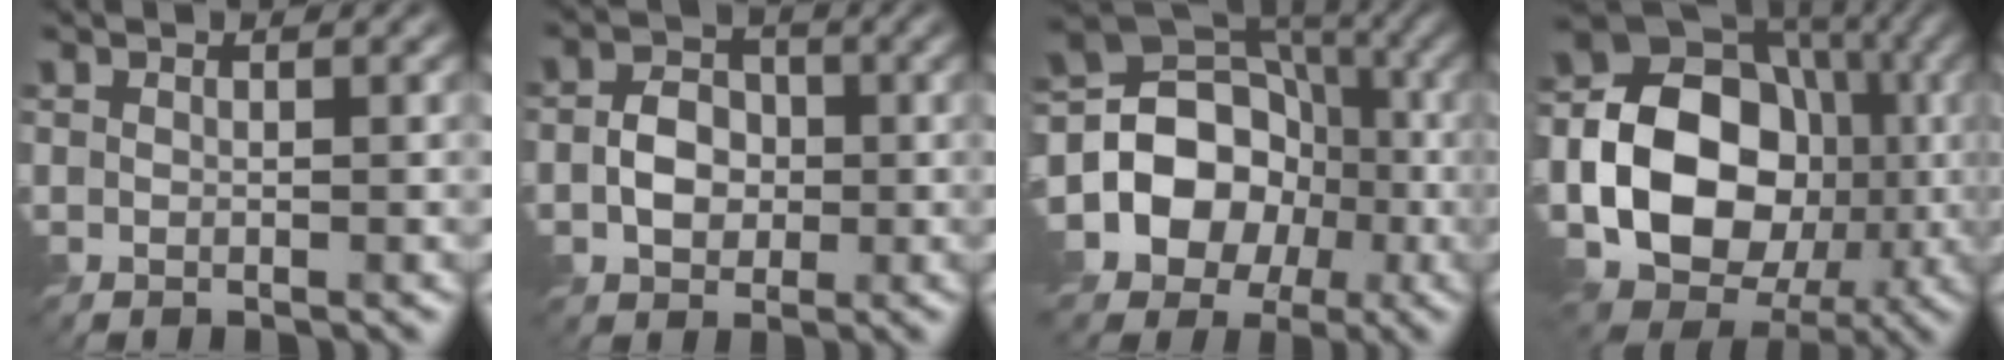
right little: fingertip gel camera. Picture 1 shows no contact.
{"total": 3.5, "force": [-0.8, 2.8, 2.0], "torque": [-0.034, 0.004, -0.022]}
{"total": 15.7, "force": [-4.6, 13.3, 6.9], "torque": [-0.142, 0.003, -0.095]}
{"total": 17.1, "force": [-2.6, 13.7, 9.8], "torque": [-0.173, -0.002, -0.051]}